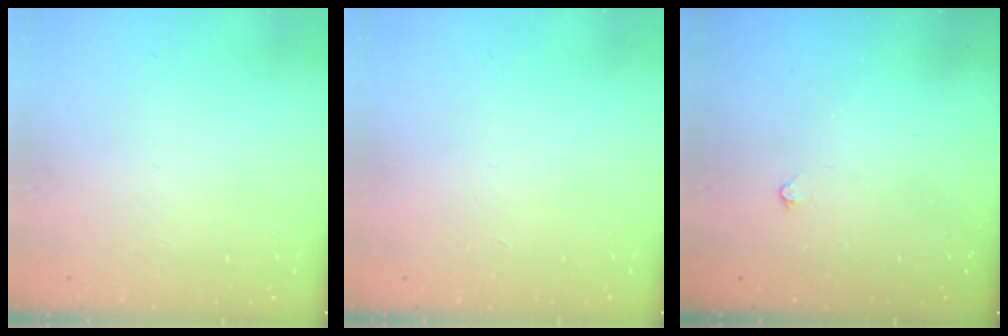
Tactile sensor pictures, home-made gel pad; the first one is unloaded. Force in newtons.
{"total": 0.0}
{"total": 2.4, "press": 2.4, "slide": 0.5}